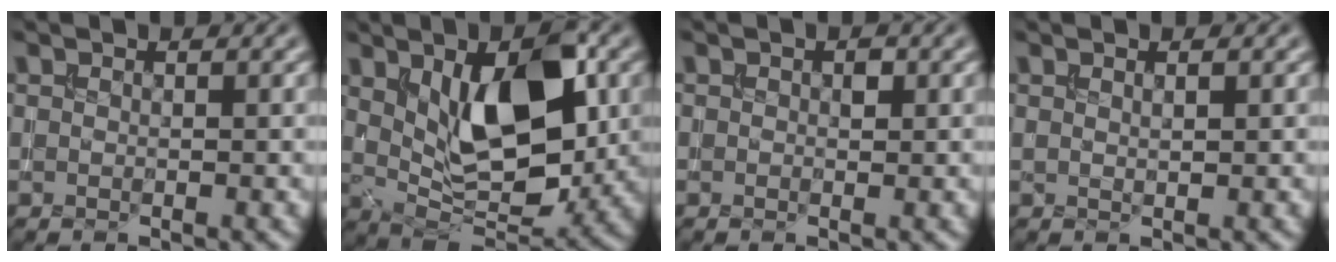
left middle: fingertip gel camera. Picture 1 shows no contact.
{"total": 9.5, "force": [2.3, 4.3, 8.2], "torque": [-0.136, -0.005, 0.040]}
{"total": 0.8, "force": [0.2, 0.5, 0.7], "torque": [-0.006, -0.001, 0.001]}
{"total": 0.7, "force": [0.4, 0.1, 0.6], "torque": [-0.010, 0.000, 0.008]}